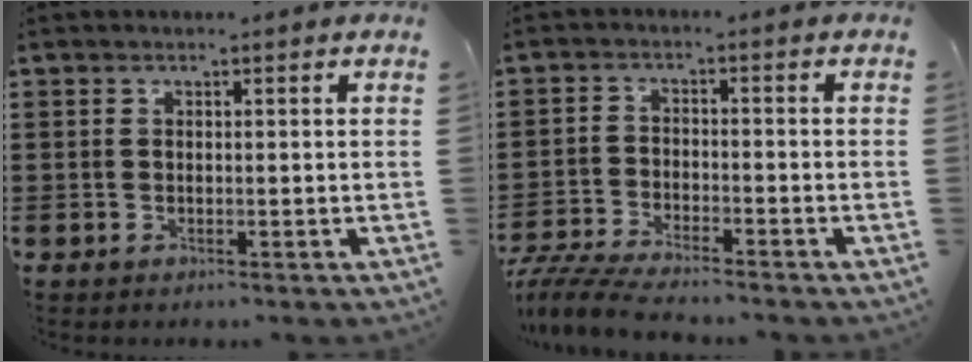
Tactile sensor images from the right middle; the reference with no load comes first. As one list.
[{"total": 5.2, "force": [-5.0, 0.2, 1.6], "torque": [-0.047, -0.011, -0.101]}]